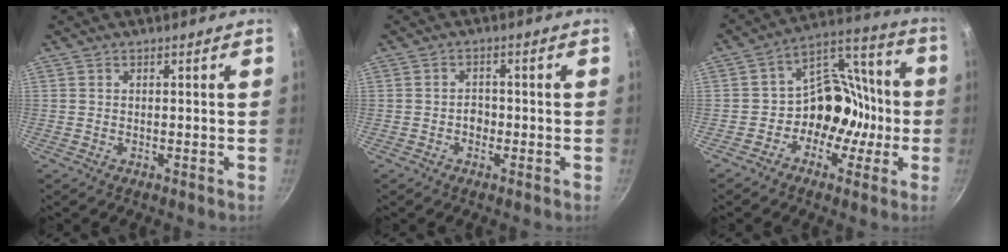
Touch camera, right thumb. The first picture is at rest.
{"total": 2.2, "force": [-0.8, 1.7, 1.1], "torque": [-0.003, 0.011, -0.014]}
{"total": 13.2, "force": [-3.2, 10.7, 7.1], "torque": [-0.041, 0.073, -0.064]}